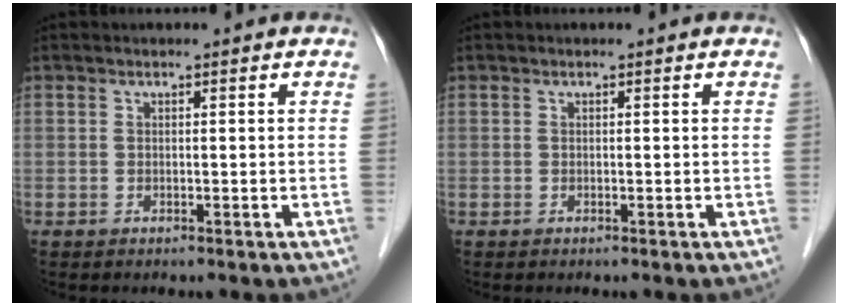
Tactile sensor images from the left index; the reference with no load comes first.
{"total": 0.0}